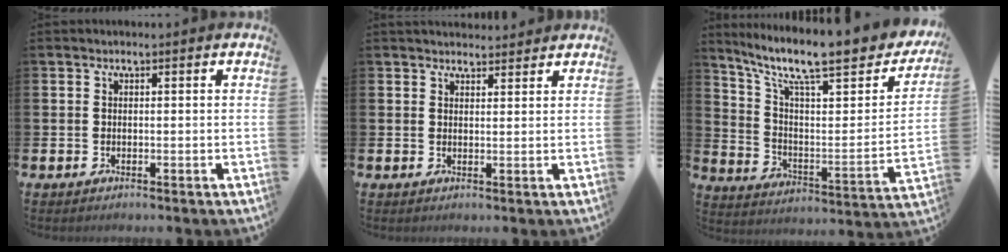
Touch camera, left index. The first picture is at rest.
{"total": 2.4, "force": [2.4, 0.6, 0.0], "torque": [0.008, -0.013, 0.041]}
{"total": 11.0, "force": [8.5, 2.8, 6.5], "torque": [-0.129, -0.071, 0.133]}